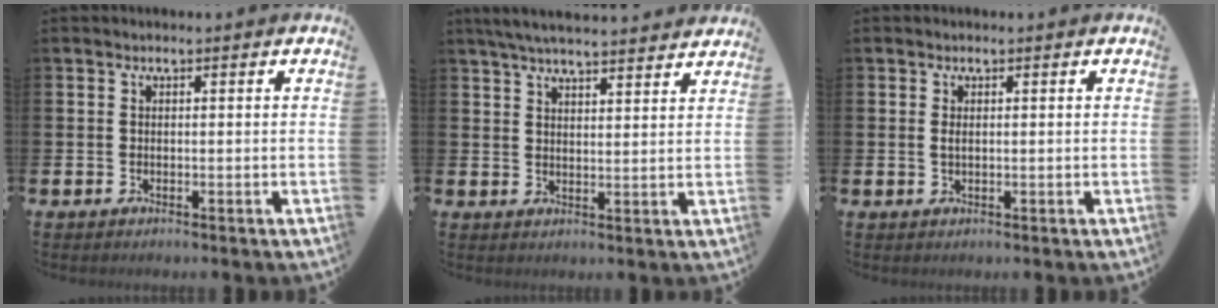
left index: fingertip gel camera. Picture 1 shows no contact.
{"total": 5.4, "force": [5.2, 0.4, 1.4], "torque": [-0.041, -0.020, 0.094]}
{"total": 0.9, "force": [0.2, 0.3, 0.8], "torque": [-0.014, 0.003, 0.002]}